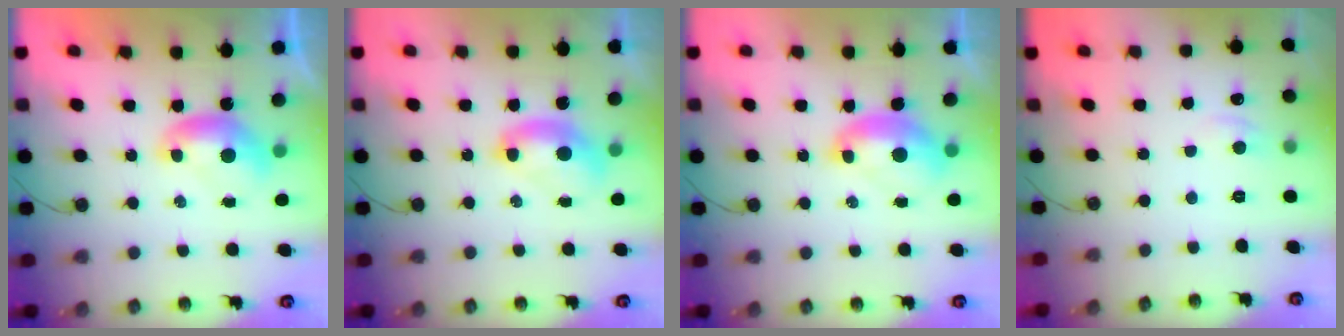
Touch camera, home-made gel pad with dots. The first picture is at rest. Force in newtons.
{"total": 2.5, "press": 2.5, "slide": 0.2}
{"total": 2.0, "press": 1.9, "slide": 0.7}
{"total": 0.9, "press": 0.7, "slide": 0.6}